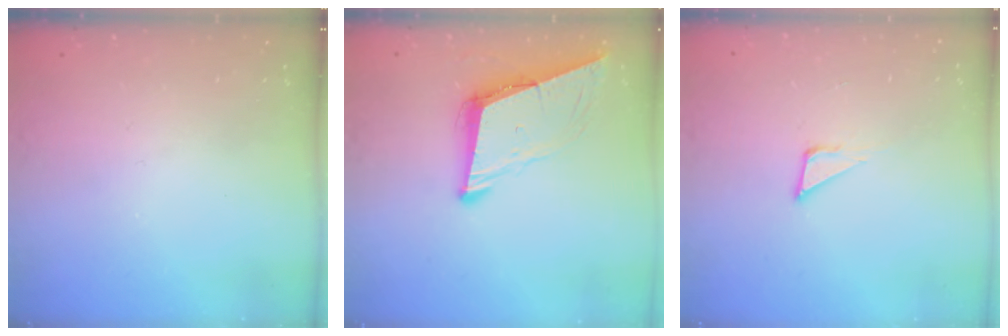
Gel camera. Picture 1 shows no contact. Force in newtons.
{"total": 8.6, "press": 7.8, "slide": 3.6}
{"total": 5.8, "press": 5.8, "slide": 0.2}